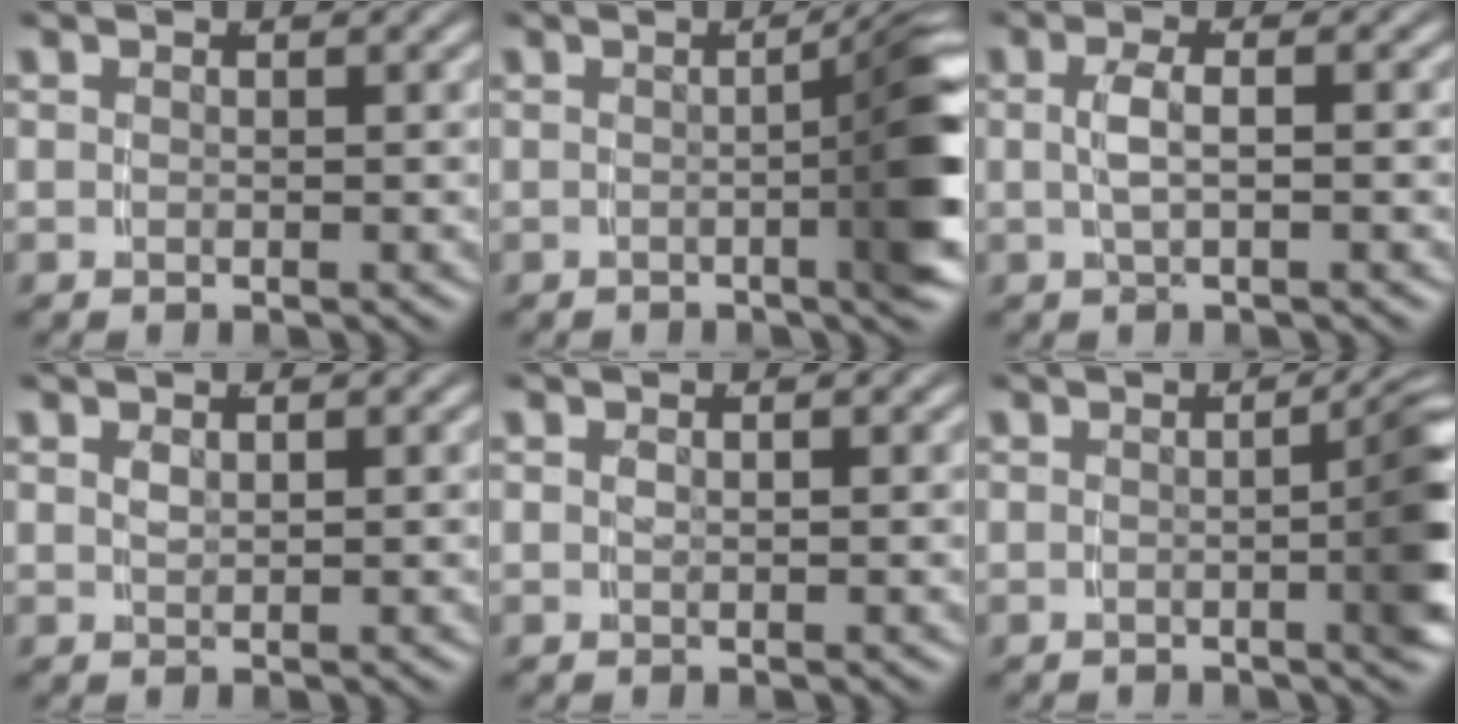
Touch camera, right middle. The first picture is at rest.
{"total": 7.2, "force": [-0.4, 1.2, 7.0], "torque": [-0.068, 0.016, -0.017]}
{"total": 1.9, "force": [-0.3, -0.2, 1.9], "torque": [-0.039, 0.000, 0.001]}
{"total": 0.7, "force": [0.3, -0.5, 0.5], "torque": [-0.005, -0.002, 0.013]}
{"total": 0.5, "force": [-0.1, -0.5, 0.1], "torque": [-0.001, -0.002, 0.005]}
{"total": 5.4, "force": [-0.5, 1.0, 5.3], "torque": [-0.048, 0.014, -0.017]}